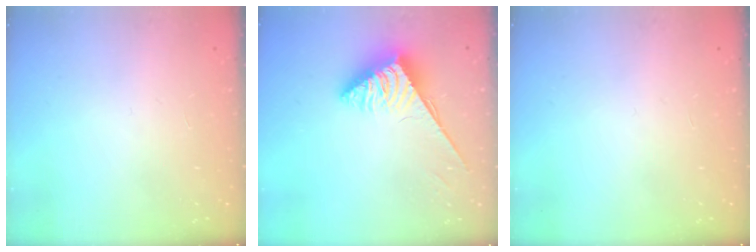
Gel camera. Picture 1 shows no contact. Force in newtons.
{"total": 3.7, "press": 3.7, "slide": 0.6}
{"total": 0.0}